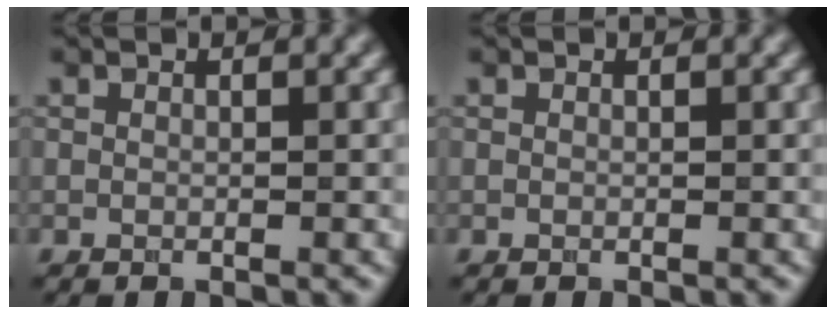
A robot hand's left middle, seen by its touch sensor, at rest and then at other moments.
{"total": 0.0}